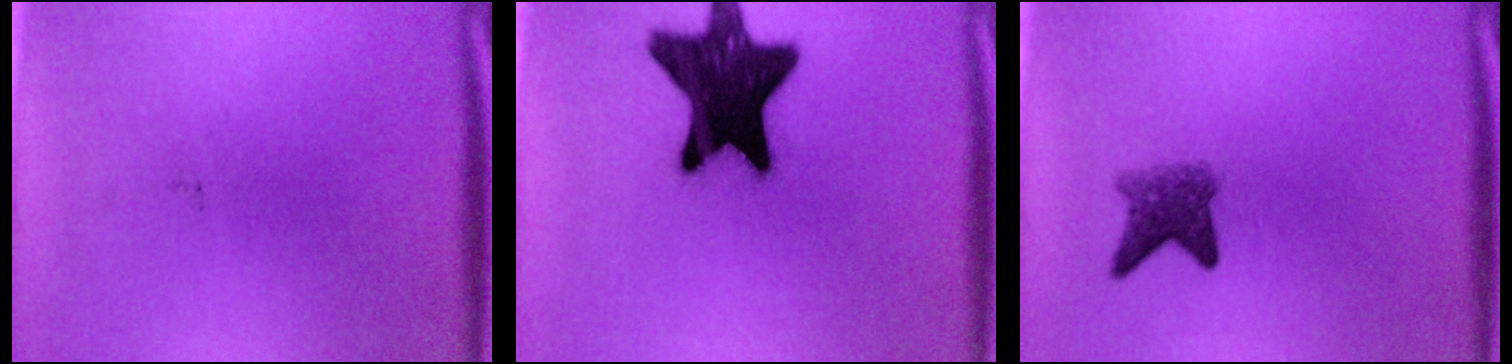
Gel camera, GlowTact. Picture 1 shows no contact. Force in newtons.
{"total": 17.6}
{"total": 3.5}